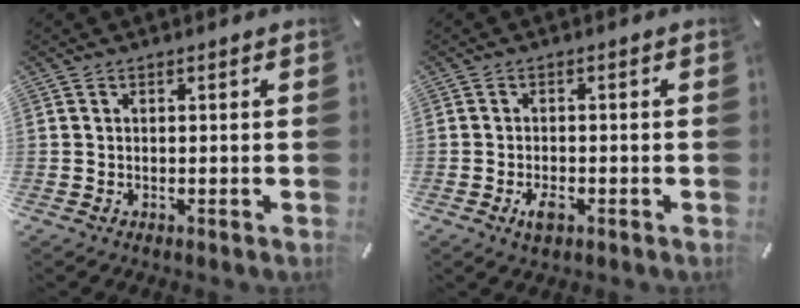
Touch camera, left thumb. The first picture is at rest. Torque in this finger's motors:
{"motor_torque": [0.01, 0.07, 0.08, -0.08, 0.00]}